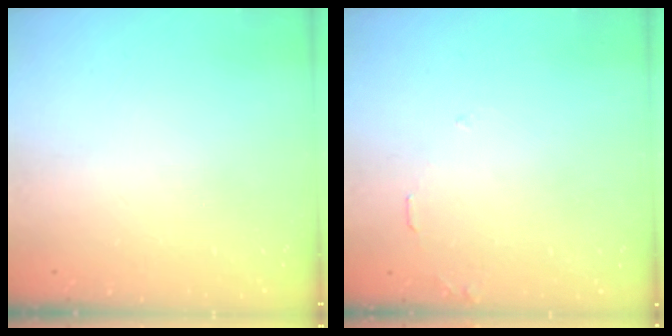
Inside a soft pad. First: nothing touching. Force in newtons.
{"total": 6.9, "press": 6.9, "slide": 0.4}